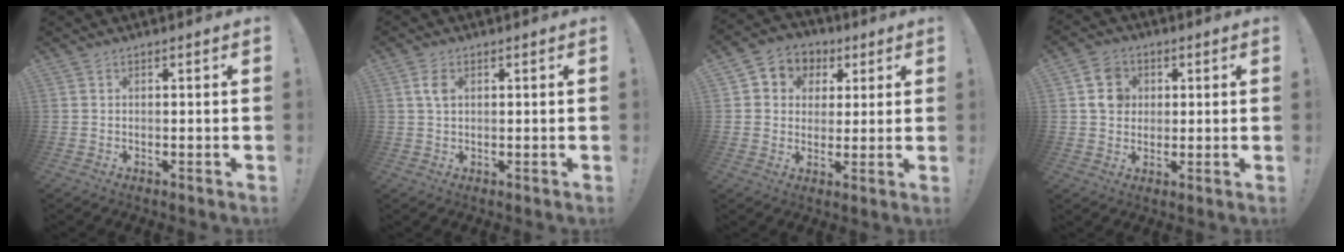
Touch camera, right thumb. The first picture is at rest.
{"total": 3.5, "force": [1.1, 2.1, 2.6], "torque": [-0.041, 0.000, 0.017]}
{"total": 6.6, "force": [0.9, 6.3, 1.8], "torque": [-0.028, -0.001, 0.023]}
{"total": 8.9, "force": [2.4, 7.7, 3.8], "torque": [-0.063, 0.008, 0.053]}